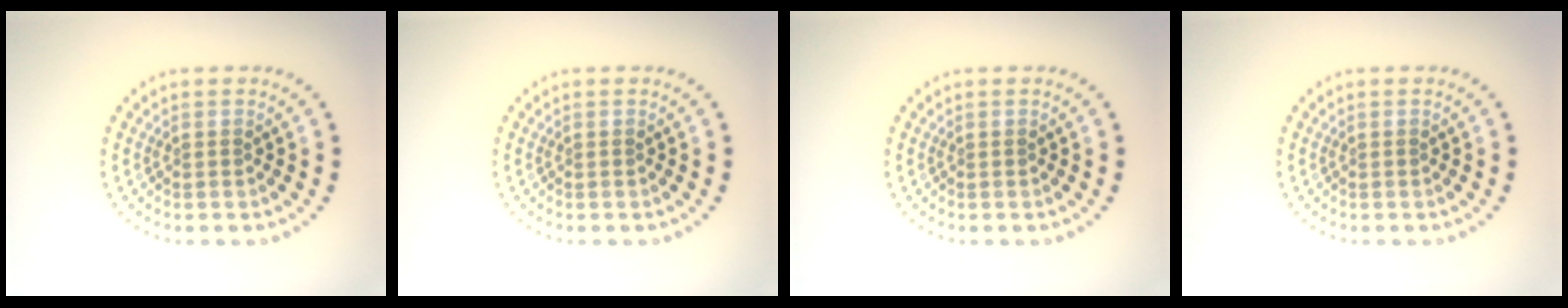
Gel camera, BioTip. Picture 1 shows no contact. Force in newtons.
{"total": 0.0}
{"total": 0.0}
{"total": 0.0}